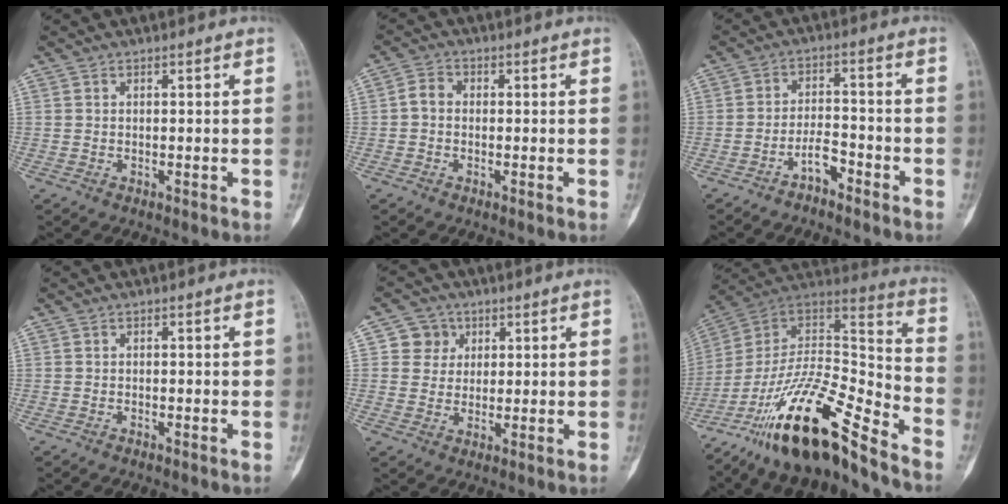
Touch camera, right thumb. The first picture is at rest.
{"total": 2.8, "force": [-0.3, 2.2, 1.7], "torque": [-0.026, 0.009, -0.017]}
{"total": 4.3, "force": [-3.2, 1.5, 2.4], "torque": [-0.040, 0.035, -0.061]}
{"total": 0.5, "force": [-0.2, 0.2, 0.4], "torque": [-0.001, 0.003, -0.009]}
{"total": 5.0, "force": [1.6, 4.7, 0.7], "torque": [0.018, 0.001, 0.022]}
{"total": 24.1, "force": [-17.1, 5.6, 15.9], "torque": [-0.290, 0.084, -0.302]}